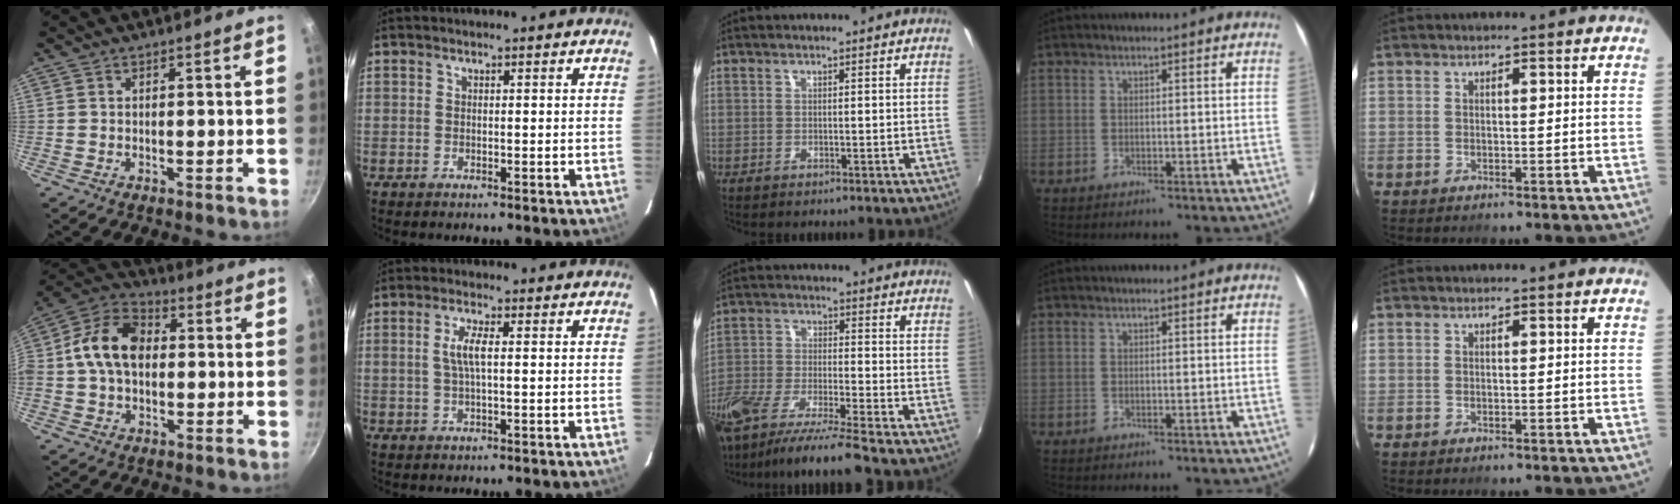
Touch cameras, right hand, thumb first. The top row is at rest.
{"thumb": {"total": 13.4, "force": [0.5, 9.5, 9.5], "torque": [-0.143, 0.033, -0.012]}, "index": {"total": 4.0, "force": [0.3, 0.8, 3.9], "torque": [-0.077, 0.003, 0.008]}, "middle": {"total": 14.3, "force": [-11.8, -0.1, 8.1], "torque": [-0.167, -0.040, -0.218]}}